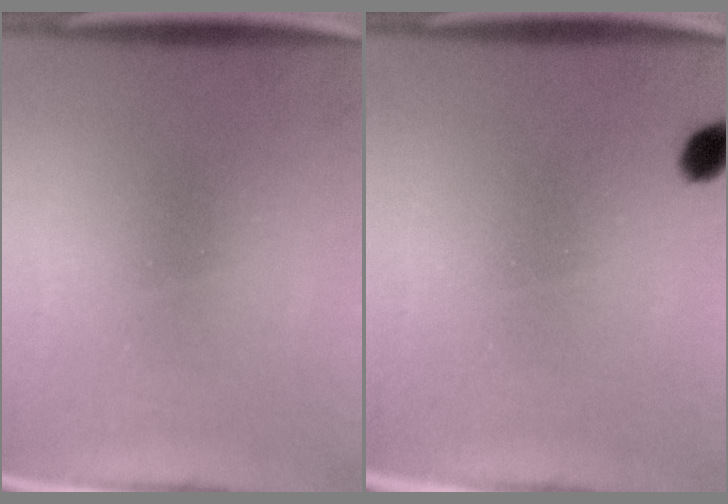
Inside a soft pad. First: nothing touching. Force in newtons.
{"total": 2.3}